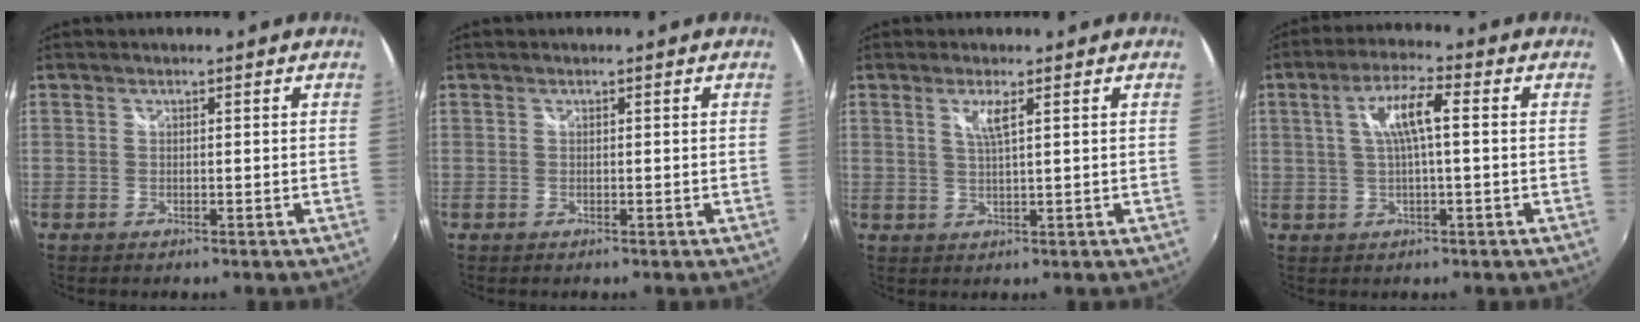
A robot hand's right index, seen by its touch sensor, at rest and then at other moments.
{"total": 0.0}
{"total": 3.0, "force": [1.3, 0.1, 2.7], "torque": [-0.052, -0.002, 0.024]}
{"total": 6.8, "force": [0.8, 1.0, 6.7], "torque": [-0.124, 0.009, 0.017]}